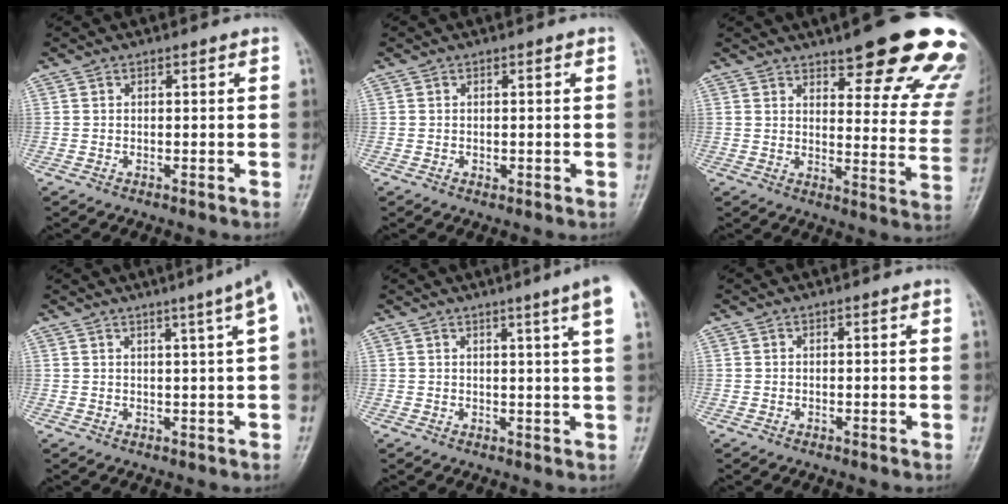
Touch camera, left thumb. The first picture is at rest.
{"total": 0.6, "force": [-0.1, 0.6, 0.2], "torque": [0.003, 0.001, 0.000]}
{"total": 22.4, "force": [15.8, 6.4, 14.5], "torque": [-0.133, -0.076, 0.188]}
{"total": 5.8, "force": [2.5, -0.4, 5.2], "torque": [-0.067, 0.008, 0.033]}
{"total": 6.6, "force": [3.7, -0.7, 5.4], "torque": [-0.072, -0.010, 0.041]}
{"total": 0.0}